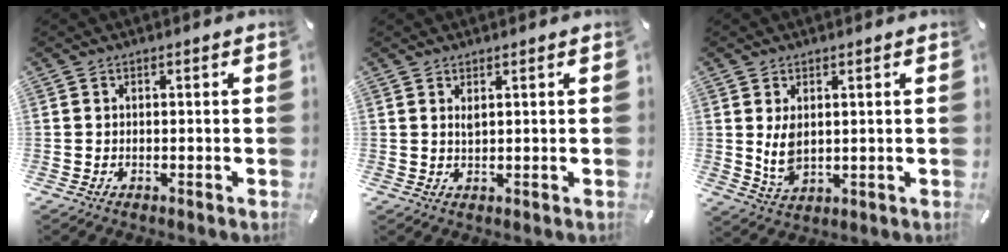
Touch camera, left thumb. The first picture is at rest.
{"total": 1.3, "force": [0.9, 0.2, 0.9], "torque": [-0.020, -0.001, 0.016]}
{"total": 5.4, "force": [1.2, 3.4, 4.1], "torque": [-0.100, -0.010, 0.017]}